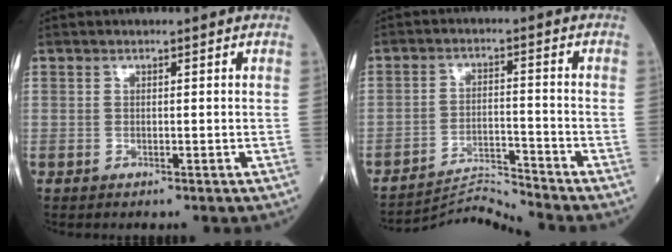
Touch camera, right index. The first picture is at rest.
{"total": 6.9, "force": [-6.0, -3.1, -1.6], "torque": [0.018, -0.007, -0.107]}